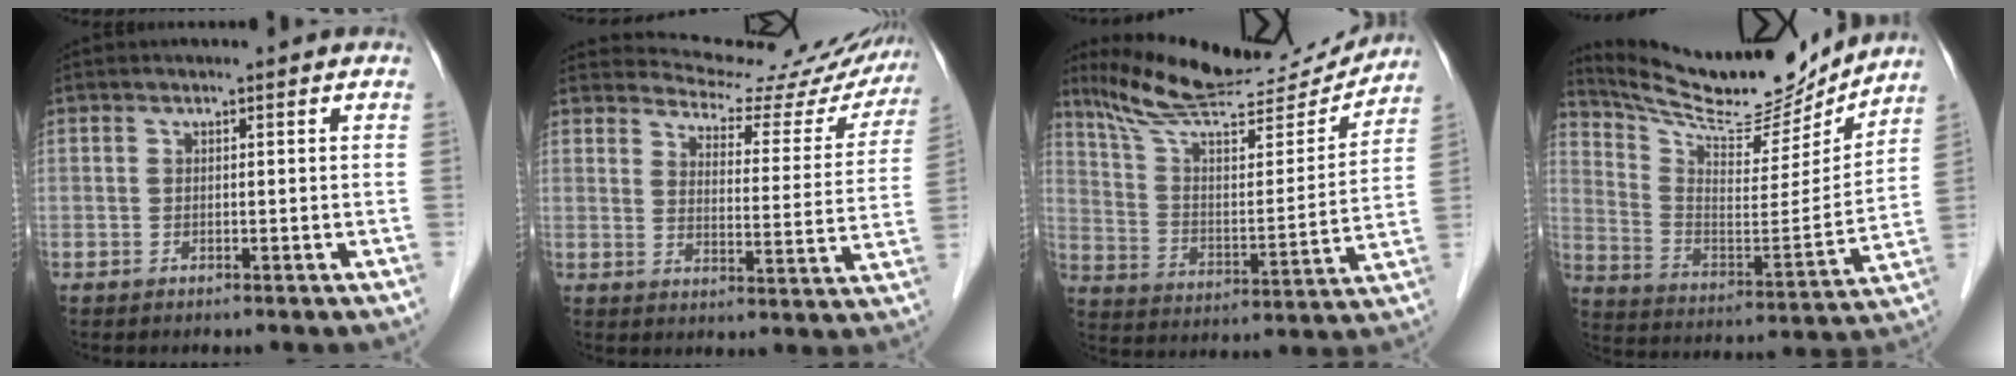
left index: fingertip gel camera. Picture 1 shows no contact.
{"total": 17.6, "force": [17.1, 3.8, 1.9], "torque": [-0.005, -0.054, 0.190]}
{"total": 19.9, "force": [18.6, 2.8, 6.5], "torque": [-0.113, -0.013, 0.287]}
{"total": 19.7, "force": [18.2, 4.2, 6.4], "torque": [-0.126, -0.025, 0.289]}